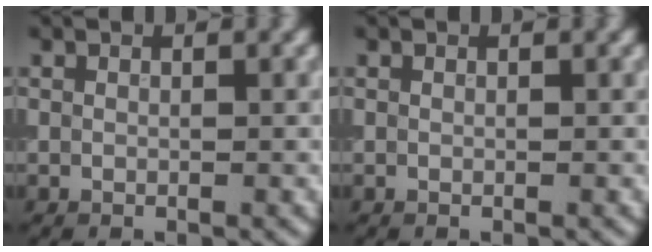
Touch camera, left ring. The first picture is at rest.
{"total": 0.0}